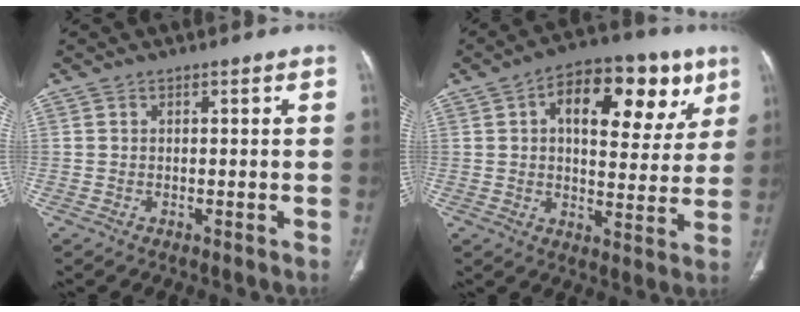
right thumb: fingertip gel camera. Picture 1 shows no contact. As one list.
[{"total": 19.0, "force": [7.4, 10.0, 14.4], "torque": [-0.154, 0.003, 0.102]}]